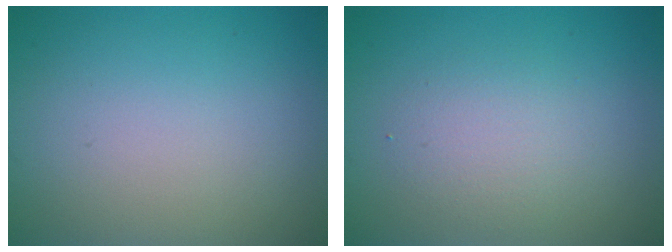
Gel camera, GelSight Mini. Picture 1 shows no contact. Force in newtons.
{"total": 2.4, "press": 2.4, "slide": 0.2}